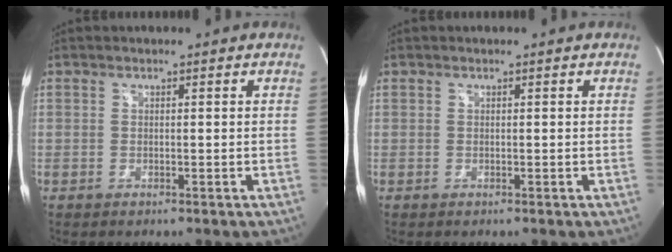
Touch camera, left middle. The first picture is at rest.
{"total": 0.0}